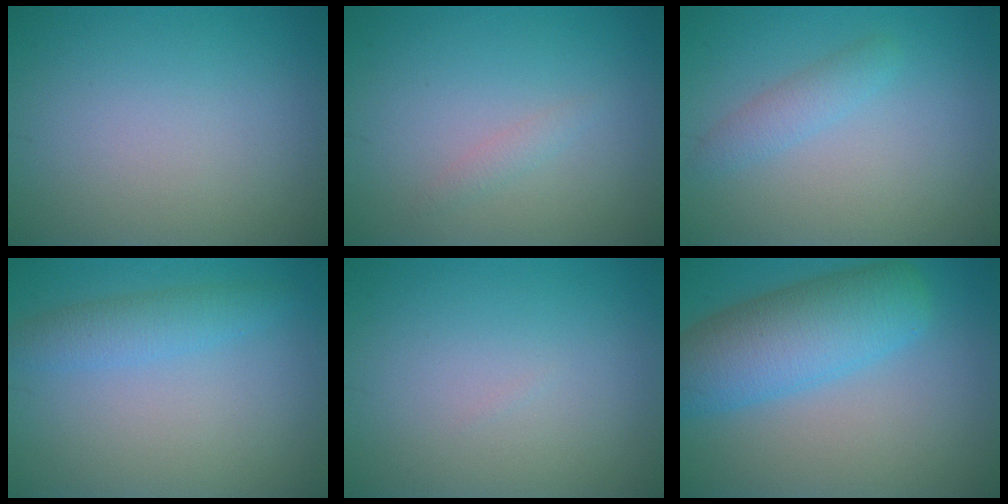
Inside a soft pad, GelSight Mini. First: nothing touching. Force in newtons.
{"total": 0.9, "press": 0.9, "slide": 0.1}
{"total": 1.8, "press": 1.8, "slide": 0.1}
{"total": 2.6, "press": 2.6, "slide": 0.0}
{"total": 0.0}
{"total": 7.9, "press": 7.9, "slide": 0.2}